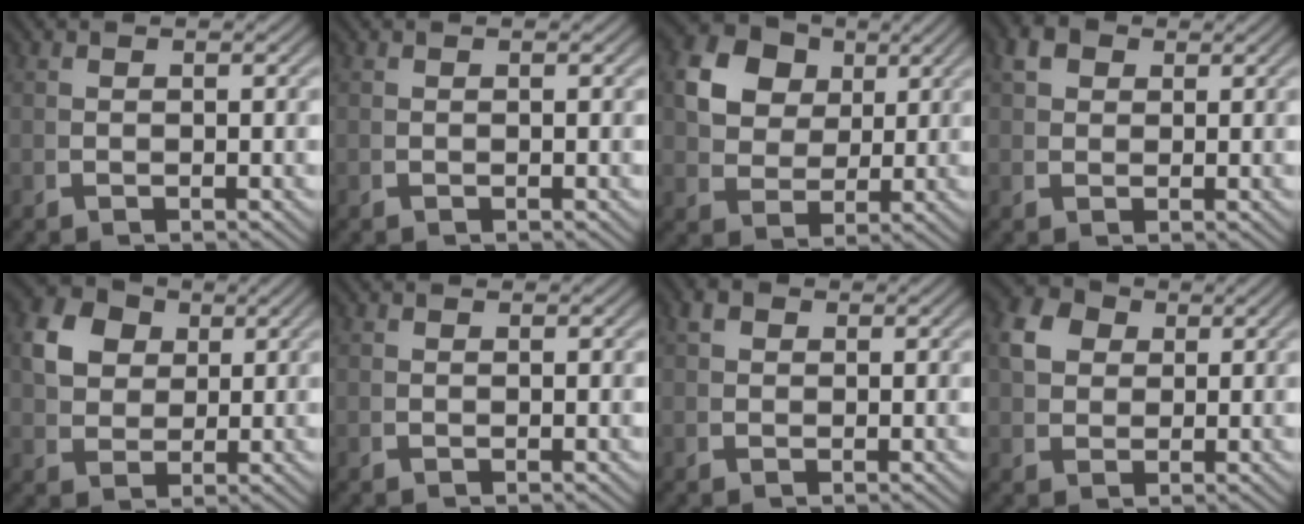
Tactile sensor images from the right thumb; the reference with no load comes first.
{"total": 0.0}
{"total": 10.5, "force": [3.4, 8.3, 5.4], "torque": [-0.119, -0.008, 0.058]}
{"total": 2.8, "force": [1.7, 1.8, 1.2], "torque": [-0.028, -0.004, 0.032]}
{"total": 7.0, "force": [2.8, 5.3, 3.6], "torque": [-0.083, -0.007, 0.054]}
{"total": 0.0}
{"total": 1.8, "force": [1.1, 1.2, 0.7], "torque": [-0.018, -0.005, 0.022]}
{"total": 5.0, "force": [2.3, 3.7, 2.5], "torque": [-0.057, -0.001, 0.044]}